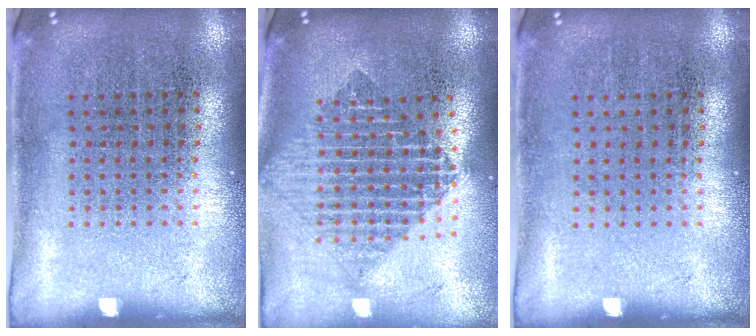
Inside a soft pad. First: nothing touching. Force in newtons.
{"total": 1.9, "press": 1.6, "slide": 1.1}
{"total": 0.0}